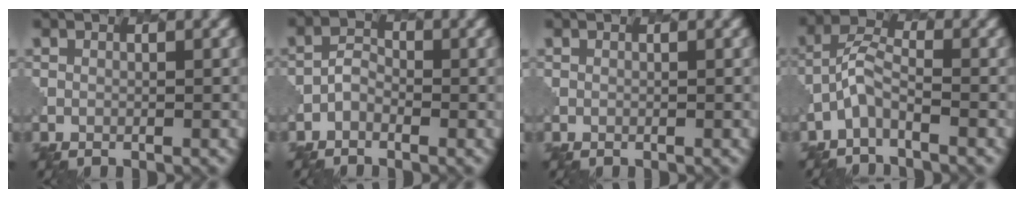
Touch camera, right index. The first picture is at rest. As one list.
[{"total": 1.3, "force": [-0.7, 0.9, 0.5], "torque": [-0.008, 0.007, -0.017]}, {"total": 0.0}, {"total": 2.6, "force": [-1.6, 0.9, 1.8], "torque": [-0.041, 0.007, -0.039]}]